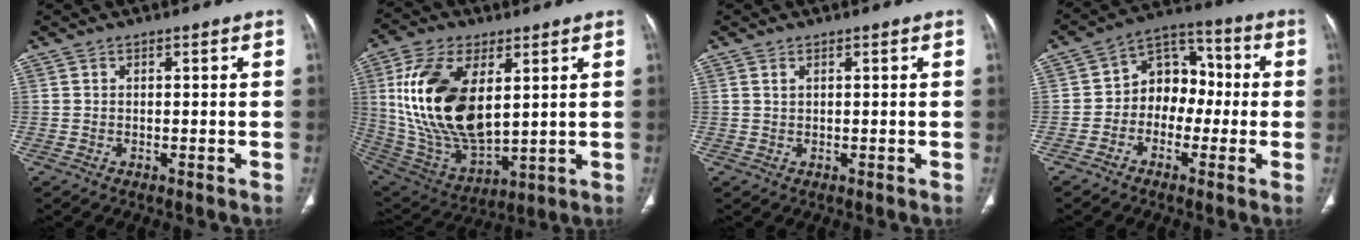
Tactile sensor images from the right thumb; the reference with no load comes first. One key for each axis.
{"total": 22.4, "fx": 4.9, "fy": 12.0, "fz": 18.3, "tx": -0.348, "ty": -0.027, "tz": 0.102}
{"total": 0.9, "fx": 0.4, "fy": 0.5, "fz": 0.6, "tx": -0.015, "ty": 0.003, "tz": 0.009}
{"total": 10.2, "fx": -1.4, "fy": 8.1, "fz": 6.1, "tx": -0.051, "ty": 0.042, "tz": -0.039}